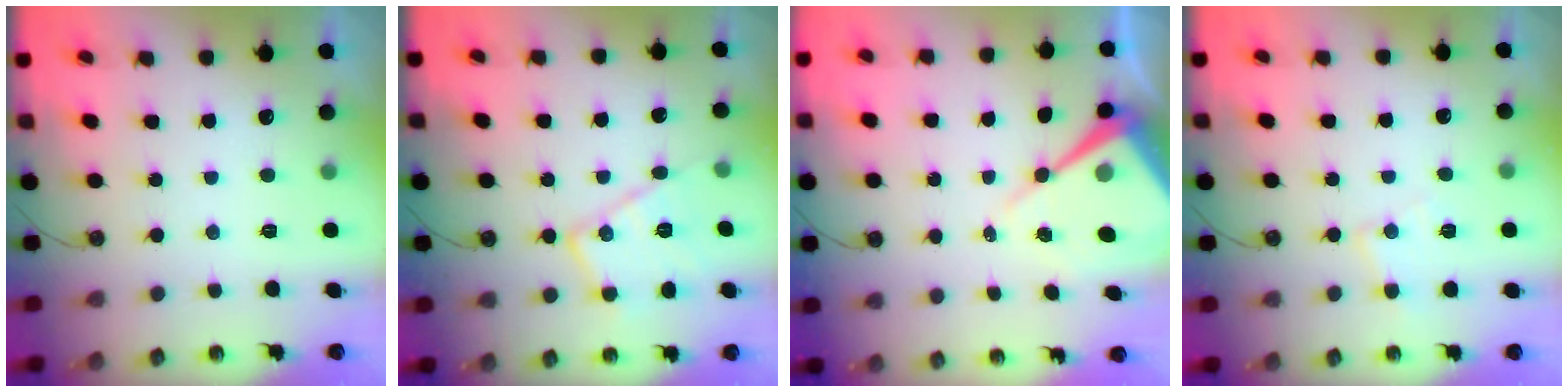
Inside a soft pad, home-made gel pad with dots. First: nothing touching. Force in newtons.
{"total": 12.7, "press": 12.7, "slide": 0.7}
{"total": 11.6, "press": 11.5, "slide": 0.8}
{"total": 6.8, "press": 6.8, "slide": 0.3}